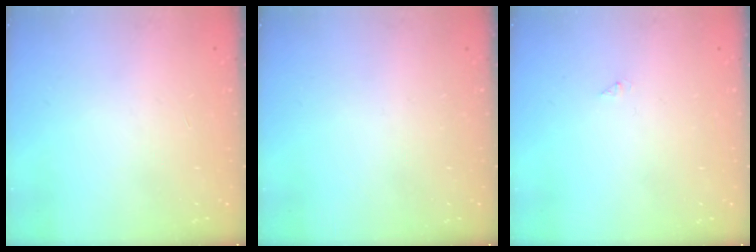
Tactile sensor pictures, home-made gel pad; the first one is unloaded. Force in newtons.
{"total": 0.0}
{"total": 0.0}